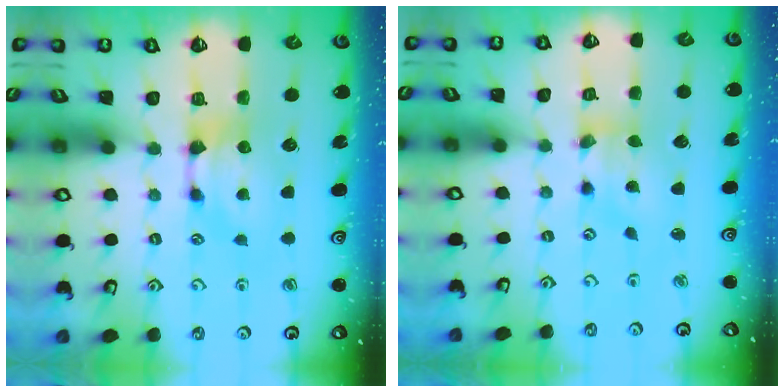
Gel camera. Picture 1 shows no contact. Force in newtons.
{"total": 1.8, "press": 1.3, "slide": 1.3}